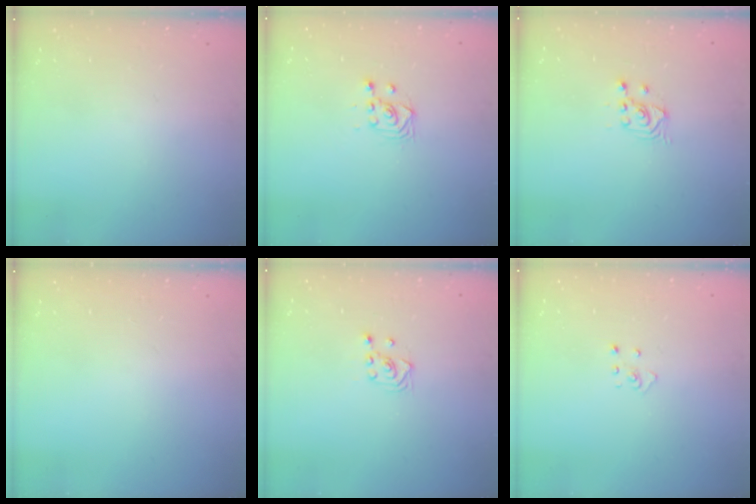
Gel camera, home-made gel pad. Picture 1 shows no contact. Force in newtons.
{"total": 2.9, "press": 2.9, "slide": 0.6}
{"total": 2.6, "press": 2.6, "slide": 0.1}
{"total": 0.0}
{"total": 3.0, "press": 2.6, "slide": 1.5}
{"total": 2.9, "press": 2.9, "slide": 0.2}